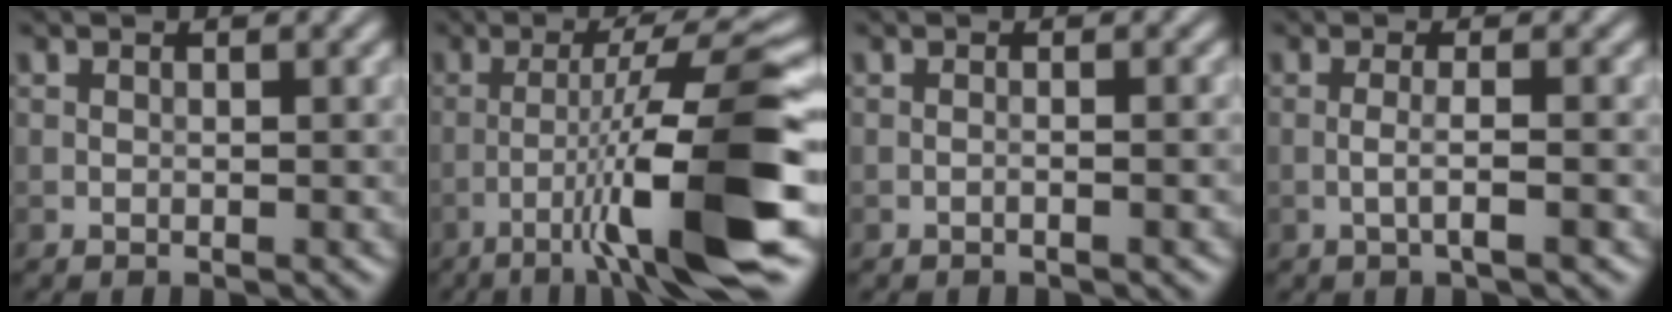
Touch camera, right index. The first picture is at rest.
{"total": 11.3, "force": [-4.1, 0.9, 10.5], "torque": [-0.160, 0.022, -0.061]}
{"total": 1.2, "force": [-0.4, 0.3, 1.1], "torque": [-0.012, 0.002, -0.016]}
{"total": 1.9, "force": [-0.5, 0.3, 1.8], "torque": [-0.033, 0.003, -0.015]}